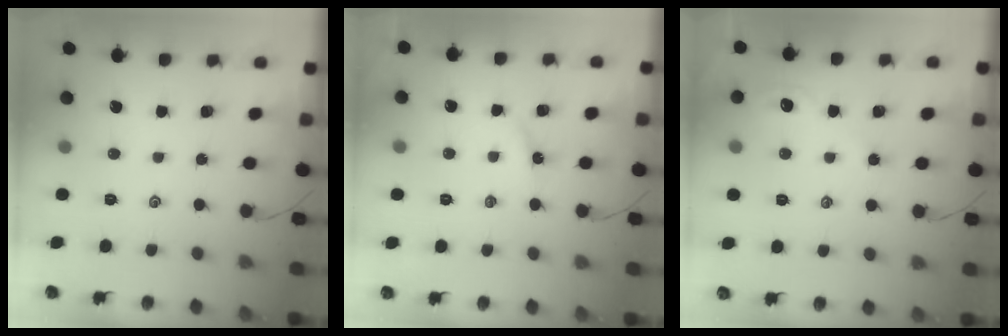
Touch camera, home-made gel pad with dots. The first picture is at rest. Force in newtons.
{"total": 2.7, "press": 2.7, "slide": 0.3}
{"total": 1.8, "press": 1.8, "slide": 0.2}